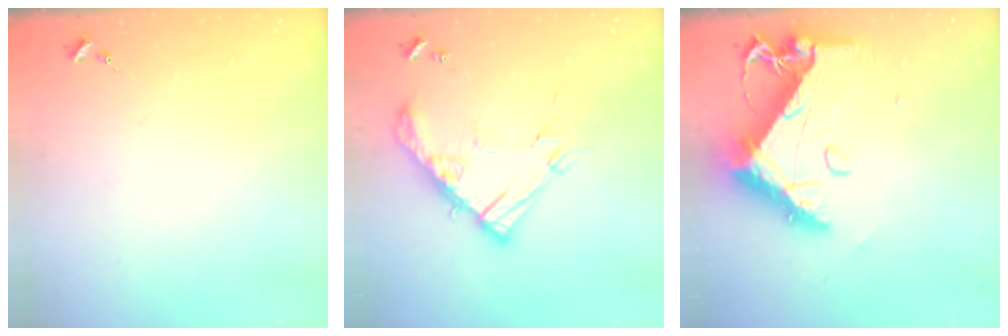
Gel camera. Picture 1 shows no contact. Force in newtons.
{"total": 16.8, "press": 16.7, "slide": 1.7}
{"total": 15.2, "press": 15.1, "slide": 1.3}